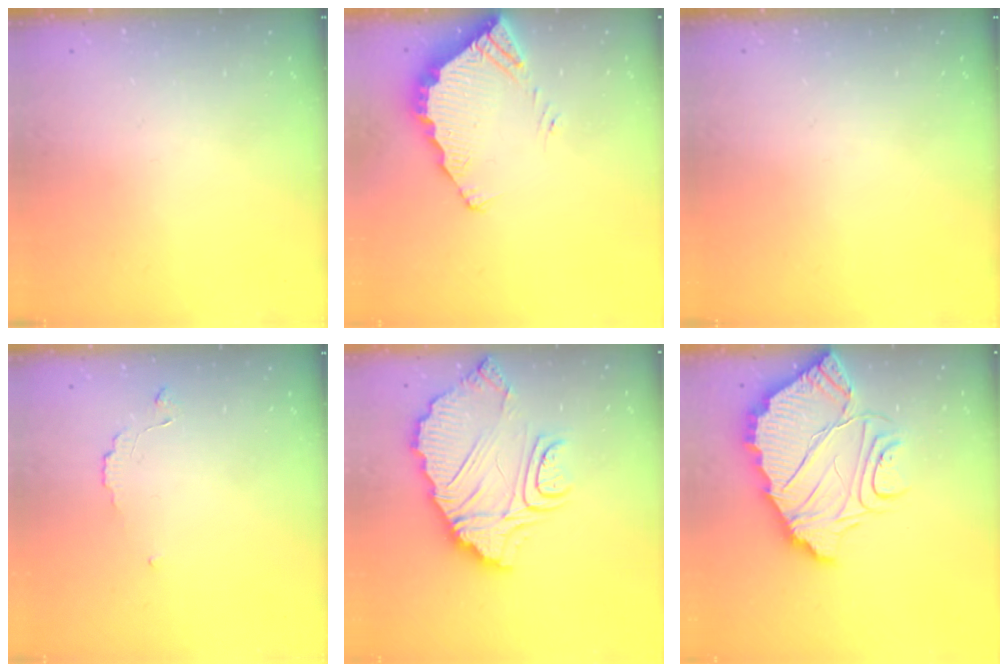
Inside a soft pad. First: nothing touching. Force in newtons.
{"total": 4.0, "press": 3.9, "slide": 0.3}
{"total": 0.0}
{"total": 4.9, "press": 4.9, "slide": 0.5}
{"total": 15.4, "press": 15.3, "slide": 1.6}
{"total": 14.0, "press": 14.0, "slide": 1.0}